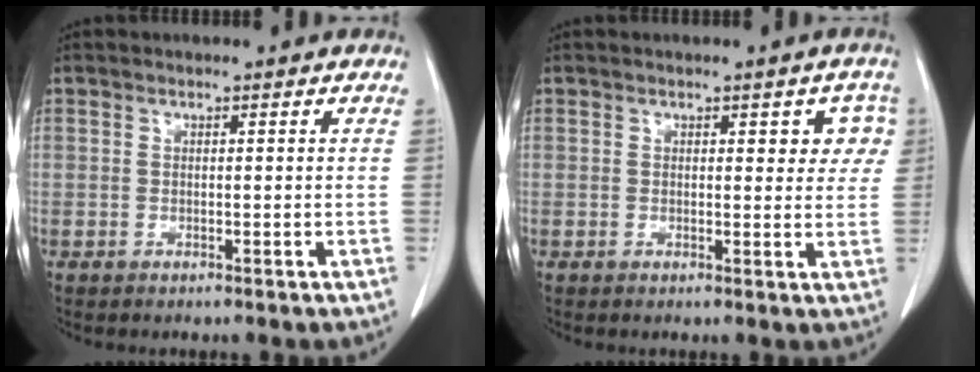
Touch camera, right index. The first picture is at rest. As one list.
[{"total": 4.0, "force": [1.5, 2.0, 3.2], "torque": [-0.020, 0.007, 0.014]}]